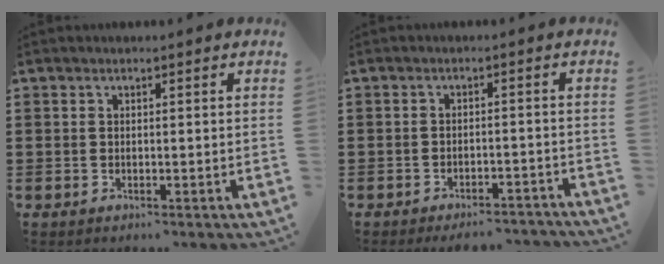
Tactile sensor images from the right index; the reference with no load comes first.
{"total": 2.9, "force": [-2.8, 0.2, 0.6], "torque": [-0.013, 0.002, -0.057]}